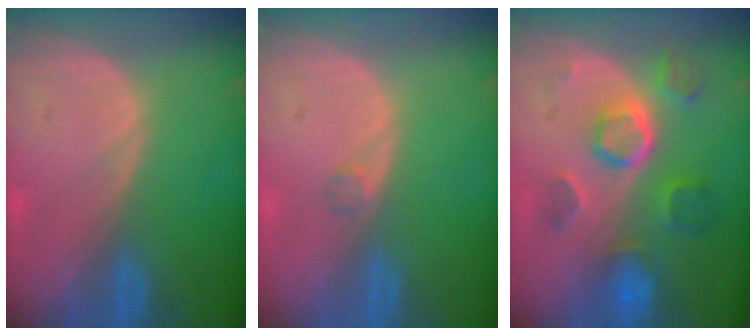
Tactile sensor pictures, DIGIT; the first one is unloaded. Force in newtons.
{"total": 0.9, "press": 0.9, "slide": 0.1}
{"total": 8.7, "press": 7.8, "slide": 3.9}